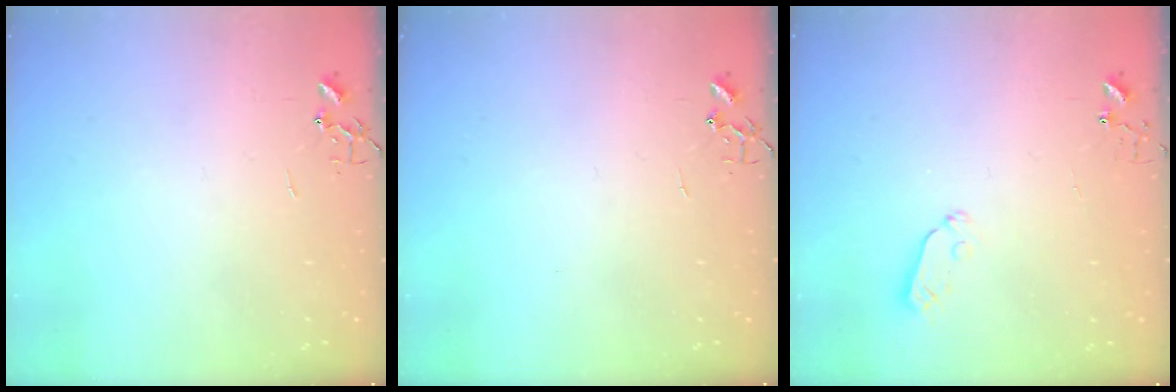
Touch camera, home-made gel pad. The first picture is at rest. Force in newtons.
{"total": 0.0}
{"total": 3.8, "press": 3.8, "slide": 0.6}